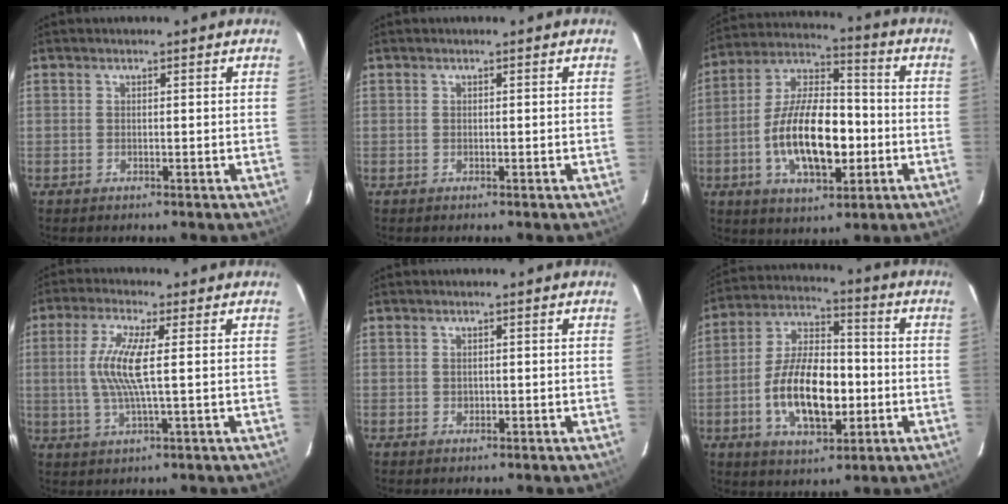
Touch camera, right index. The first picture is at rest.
{"total": 0.0}
{"total": 17.7, "force": [-3.8, 8.1, 15.3], "torque": [-0.291, 0.008, -0.064]}
{"total": 8.4, "force": [0.7, 0.6, 8.4], "torque": [-0.168, 0.000, 0.016]}
{"total": 0.6, "force": [0.1, 0.6, 0.1], "torque": [0.003, 0.001, 0.003]}
{"total": 15.6, "force": [-3.5, 7.6, 13.2], "torque": [-0.255, 0.010, -0.055]}